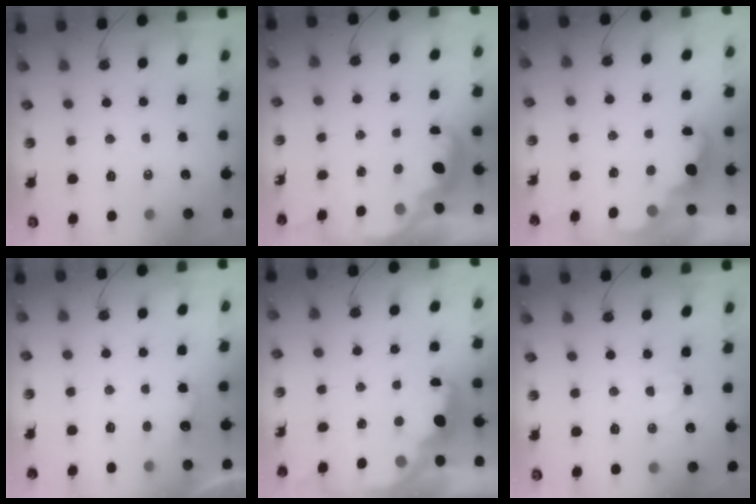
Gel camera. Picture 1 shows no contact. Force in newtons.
{"total": 2.8, "press": 2.7, "slide": 0.6}
{"total": 2.5, "press": 2.4, "slide": 0.5}
{"total": 2.4, "press": 2.2, "slide": 0.9}
{"total": 2.4, "press": 2.2, "slide": 0.7}
{"total": 4.5, "press": 4.5, "slide": 0.9}